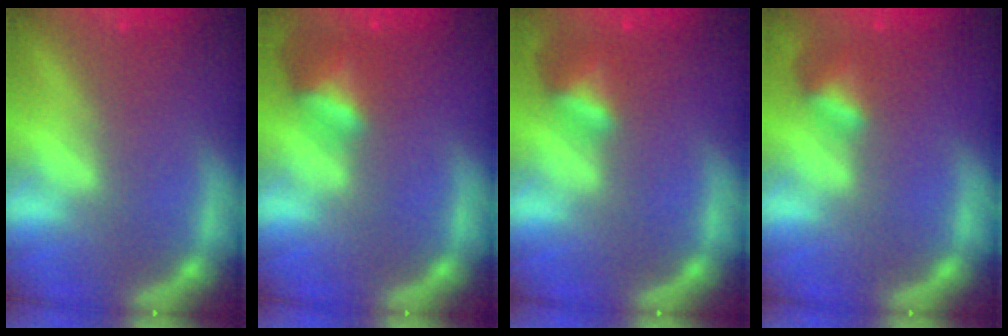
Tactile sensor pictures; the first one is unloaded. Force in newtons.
{"total": 3.5}
{"total": 2.9}
{"total": 2.4}